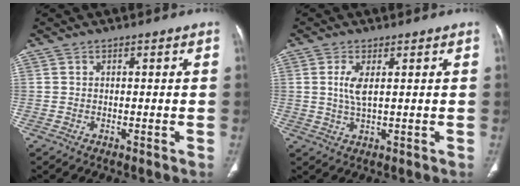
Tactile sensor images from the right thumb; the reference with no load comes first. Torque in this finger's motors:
{"motor_torque": [-0.36, 0.55, 0.26, 0.75, 0.05]}